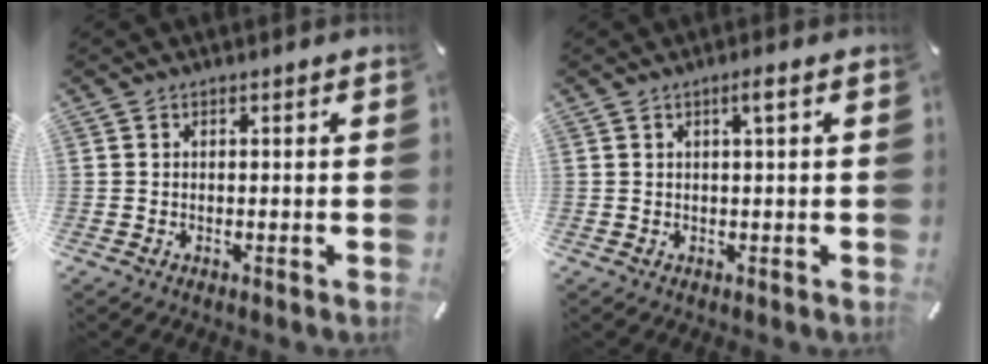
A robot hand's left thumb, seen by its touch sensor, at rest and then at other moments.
{"total": 2.4, "force": [0.9, 0.2, 2.3], "torque": [-0.045, 0.002, 0.013]}